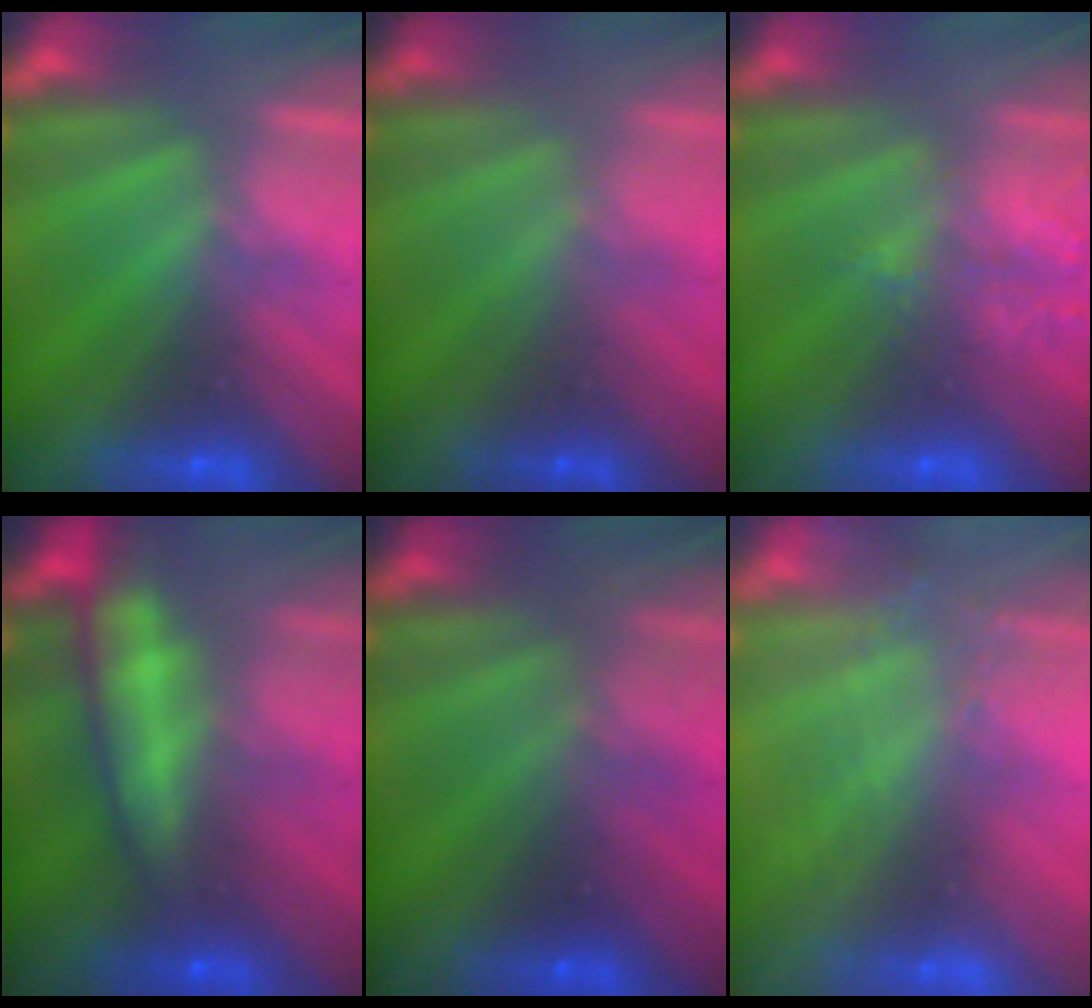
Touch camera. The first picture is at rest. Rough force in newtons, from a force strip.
{"total": 1.6}
{"total": 1.6}
{"total": 9.4}
{"total": 1.8}
{"total": 2.2}